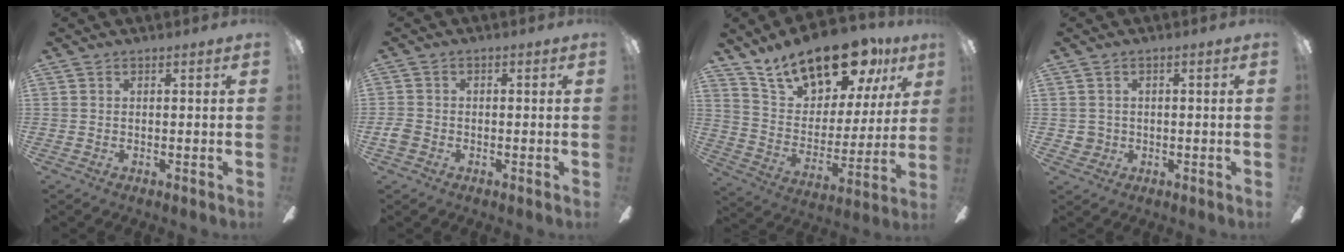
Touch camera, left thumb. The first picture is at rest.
{"total": 2.7, "force": [-1.1, 2.0, 1.4], "torque": [-0.028, 0.006, -0.022]}
{"total": 20.8, "force": [15.7, 8.8, 10.5], "torque": [-0.179, -0.099, 0.276]}
{"total": 2.8, "force": [-0.1, 2.7, 0.5], "torque": [-0.013, 0.005, -0.002]}